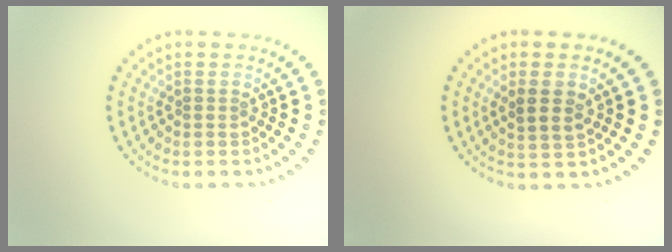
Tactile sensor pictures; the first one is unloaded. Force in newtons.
{"total": 2.0, "press": 1.8, "slide": 0.7}